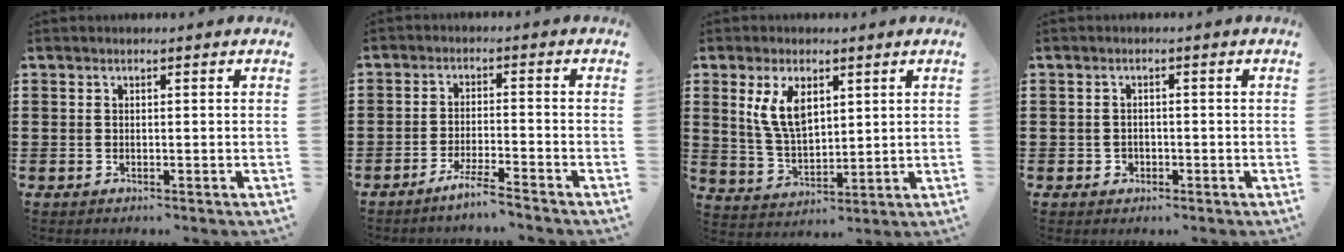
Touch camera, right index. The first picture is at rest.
{"total": 3.9, "force": [-3.5, -0.5, 1.6], "torque": [-0.034, -0.006, -0.070]}
{"total": 7.2, "force": [2.9, 3.5, 5.6], "torque": [-0.127, 0.005, 0.050]}
{"total": 1.2, "force": [-0.6, 1.0, 0.2], "torque": [-0.007, 0.002, -0.013]}